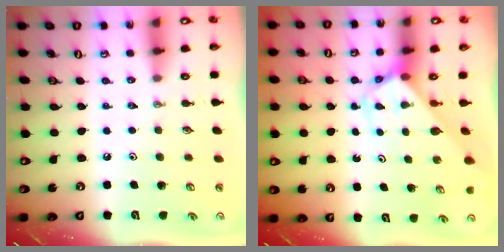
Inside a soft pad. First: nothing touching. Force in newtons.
{"total": 2.8, "press": 2.8, "slide": 0.1}